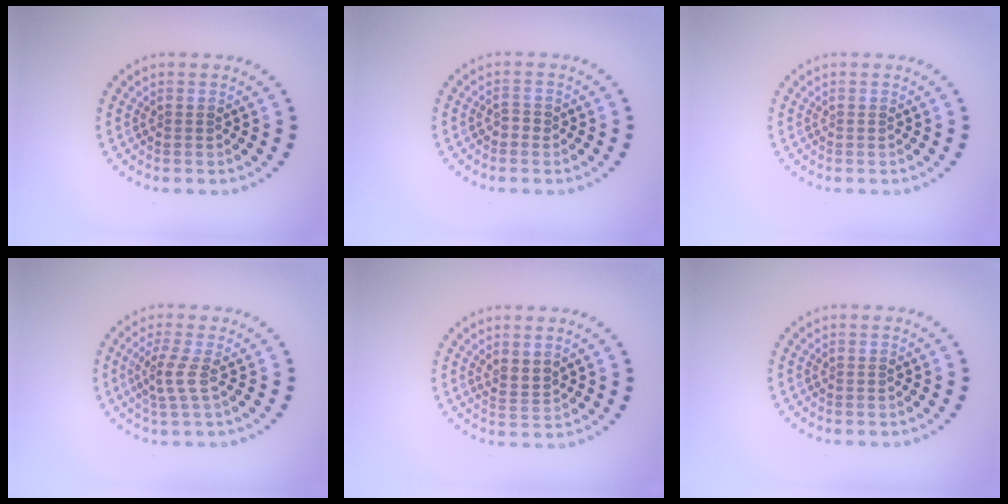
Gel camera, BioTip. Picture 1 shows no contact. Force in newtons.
{"total": 0.9, "press": 0.8, "slide": 0.2}
{"total": 0.0}
{"total": 2.1, "press": 1.5, "slide": 1.5}
{"total": 1.8, "press": 1.5, "slide": 1.1}
{"total": 0.0}